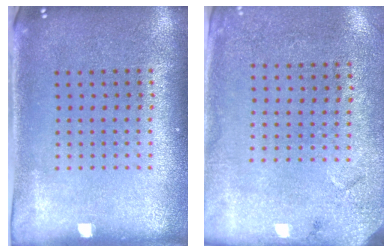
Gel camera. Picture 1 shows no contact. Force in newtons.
{"total": 2.7, "press": 2.2, "slide": 1.6}